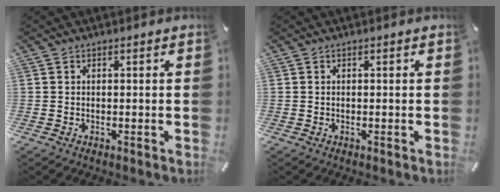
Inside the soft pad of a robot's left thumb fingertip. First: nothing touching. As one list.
[{"total": 0.0}]